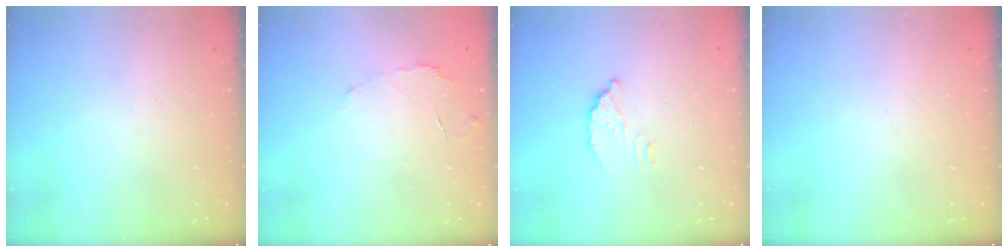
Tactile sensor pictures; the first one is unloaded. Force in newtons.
{"total": 3.8, "press": 3.8, "slide": 0.2}
{"total": 3.7, "press": 3.7, "slide": 0.1}
{"total": 0.0}